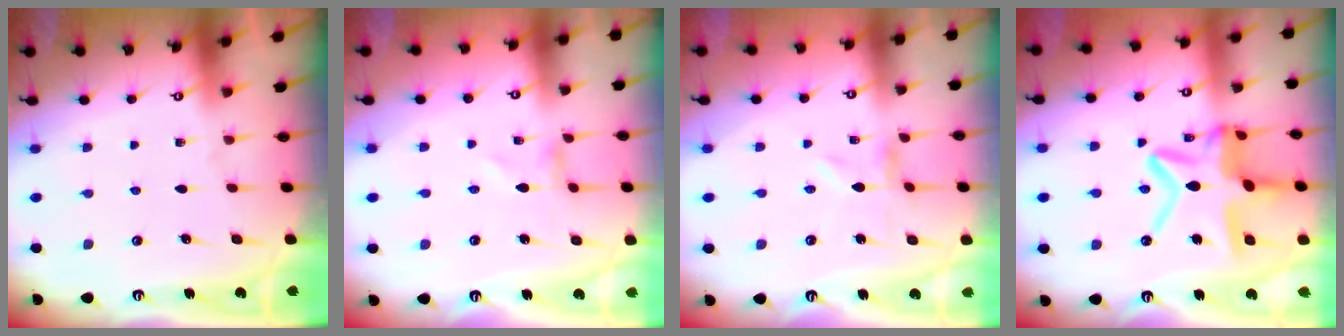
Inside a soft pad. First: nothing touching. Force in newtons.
{"total": 0.0}
{"total": 0.0}
{"total": 17.9, "press": 17.9, "slide": 1.6}